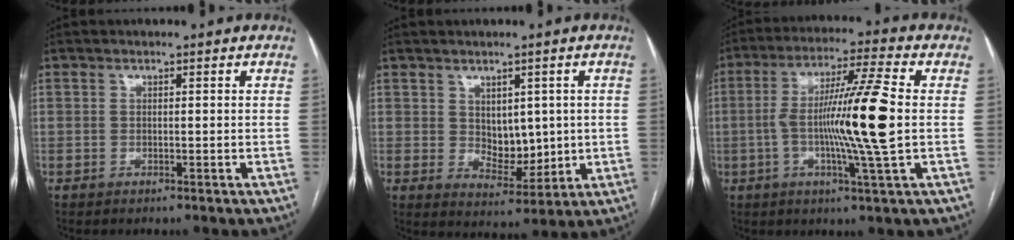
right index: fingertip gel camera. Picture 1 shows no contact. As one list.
[{"total": 6.4, "force": [0.9, 3.9, 4.9], "torque": [-0.072, -0.001, 0.033]}, {"total": 14.0, "force": [-0.8, -1.1, 14.0], "torque": [-0.255, -0.001, -0.020]}]